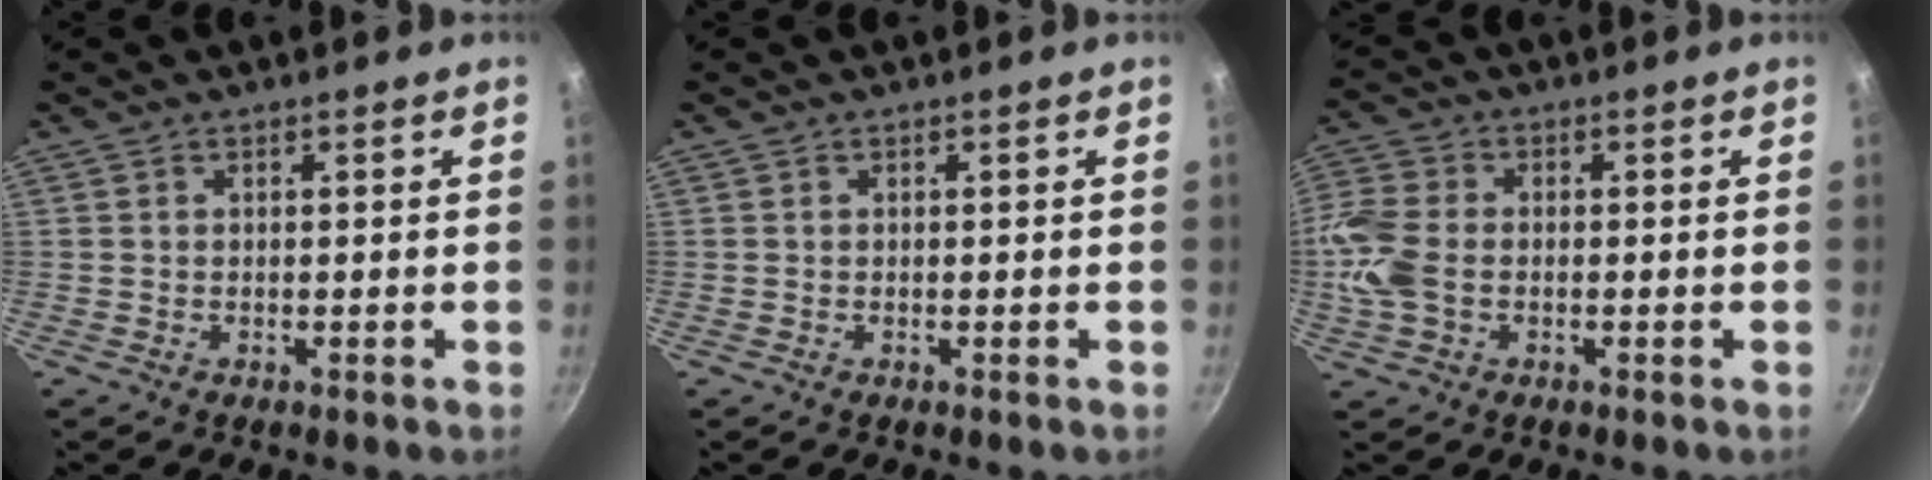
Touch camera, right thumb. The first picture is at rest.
{"total": 0.0}
{"total": 10.9, "force": [-1.4, 7.8, 7.5], "torque": [-0.168, 0.013, -0.042]}